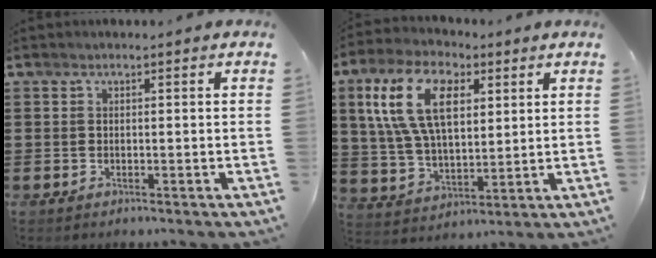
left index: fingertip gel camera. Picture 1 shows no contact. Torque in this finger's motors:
{"motor_torque": [1.04, -0.34, 0.68, 0.21]}